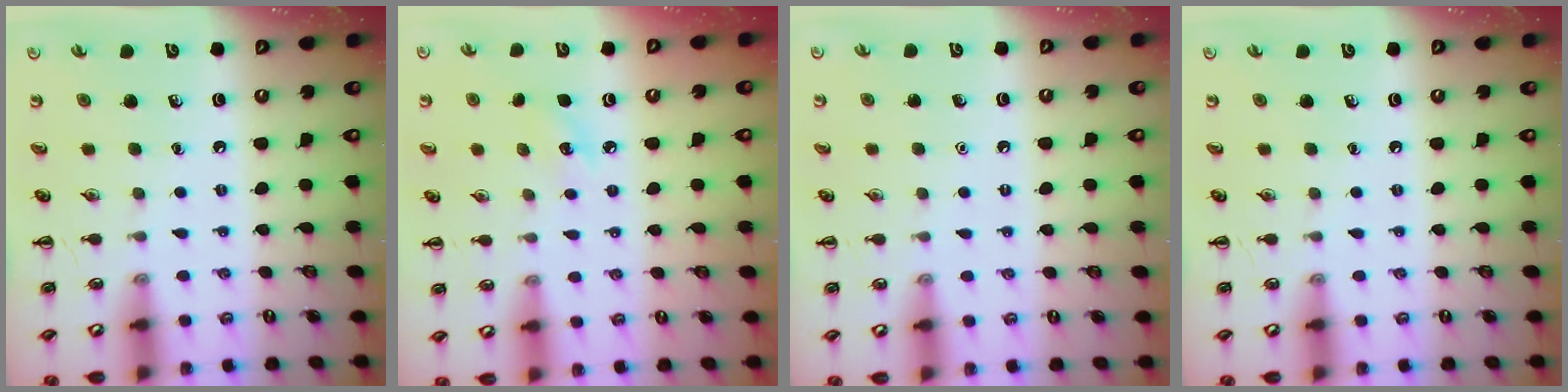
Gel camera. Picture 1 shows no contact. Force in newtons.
{"total": 6.7, "press": 6.5, "slide": 1.7}
{"total": 1.6, "press": 1.6, "slide": 0.1}
{"total": 0.0}